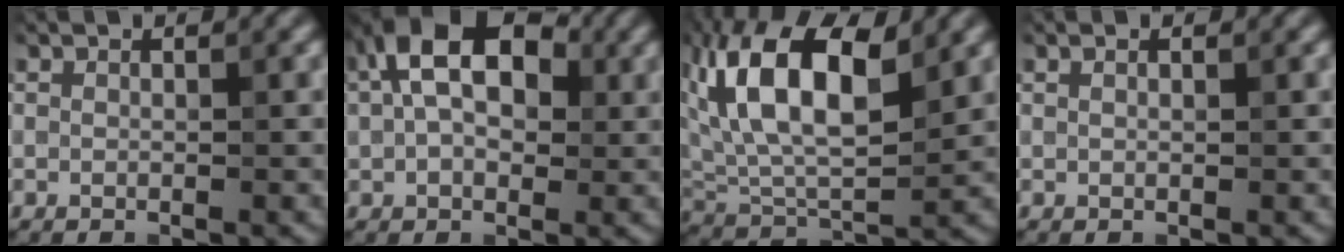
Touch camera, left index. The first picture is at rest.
{"total": 10.3, "force": [3.2, 6.2, 7.5], "torque": [-0.122, 0.040, 0.029]}
{"total": 11.4, "force": [3.8, 5.4, 9.2], "torque": [-0.167, 0.016, 0.062]}
{"total": 0.6, "force": [0.4, 0.1, 0.4], "torque": [-0.008, -0.003, 0.003]}